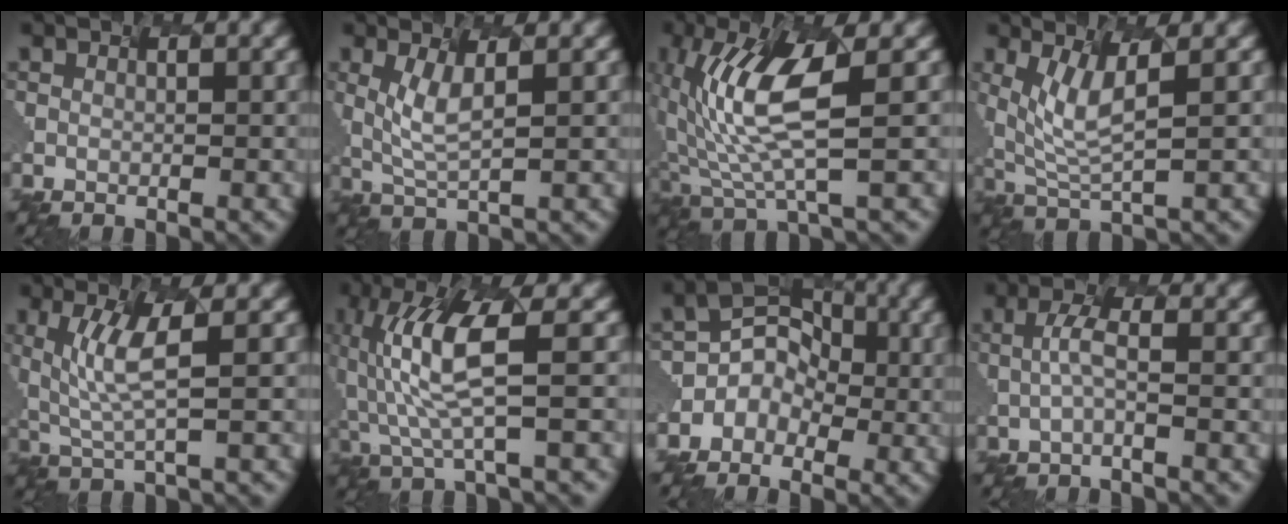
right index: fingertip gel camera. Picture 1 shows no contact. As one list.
[{"total": 2.7, "force": [0.0, 0.5, 2.7], "torque": [-0.074, -0.007, 0.016]}, {"total": 7.4, "force": [0.2, 1.9, 7.2], "torque": [-0.158, -0.003, 0.016]}, {"total": 3.7, "force": [0.7, 0.8, 3.5], "torque": [-0.090, -0.012, 0.033]}, {"total": 3.7, "force": [0.1, 0.4, 3.7], "torque": [-0.093, -0.005, 0.017]}, {"total": 6.9, "force": [-0.7, 1.0, 6.8], "torque": [-0.154, 0.006, 0.000]}, {"total": 4.5, "force": [-2.5, 3.6, 1.0], "torque": [0.009, 0.018, -0.055]}, {"total": 1.8, "force": [-1.0, 0.0, 1.4], "torque": [-0.037, 0.004, -0.010]}]